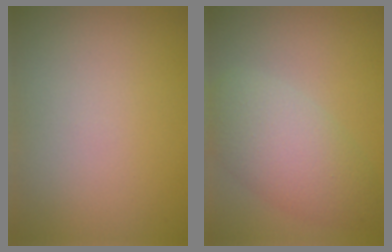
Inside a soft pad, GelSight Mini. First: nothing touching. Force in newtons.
{"total": 5.5, "press": 5.5, "slide": 0.3}